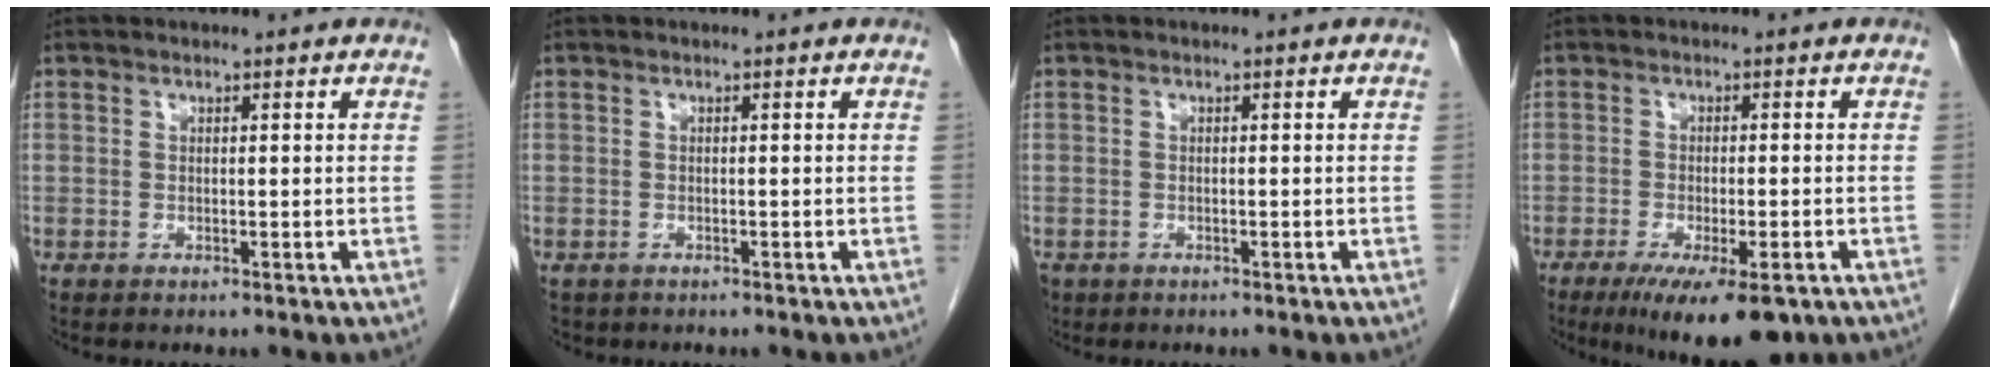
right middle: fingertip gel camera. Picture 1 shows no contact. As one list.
[{"total": 1.3, "force": [-0.9, 0.9, 0.2], "torque": [-0.014, 0.000, -0.012]}, {"total": 2.1, "force": [-1.2, 1.6, 0.5], "torque": [-0.014, -0.001, -0.020]}, {"total": 10.9, "force": [-7.1, 2.7, 7.9], "torque": [-0.111, -0.020, -0.105]}]